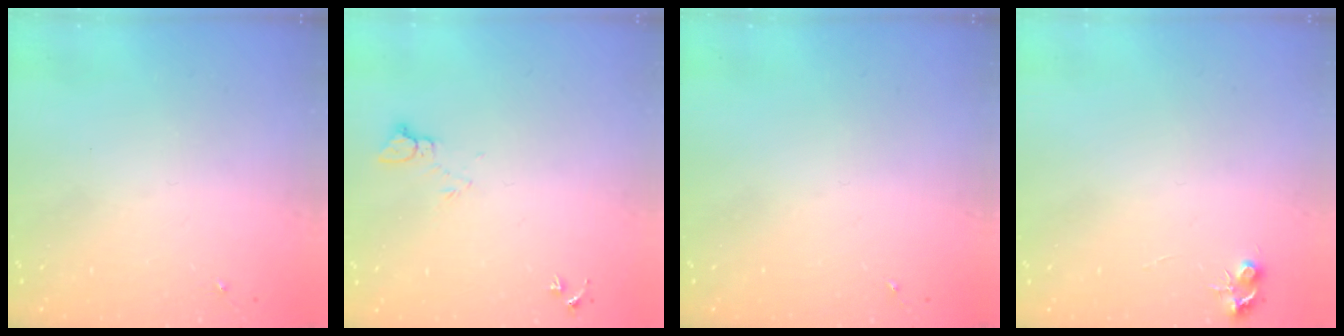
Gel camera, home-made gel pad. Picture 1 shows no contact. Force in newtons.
{"total": 4.4, "press": 4.3, "slide": 0.4}
{"total": 0.0}
{"total": 5.3, "press": 5.3, "slide": 0.7}